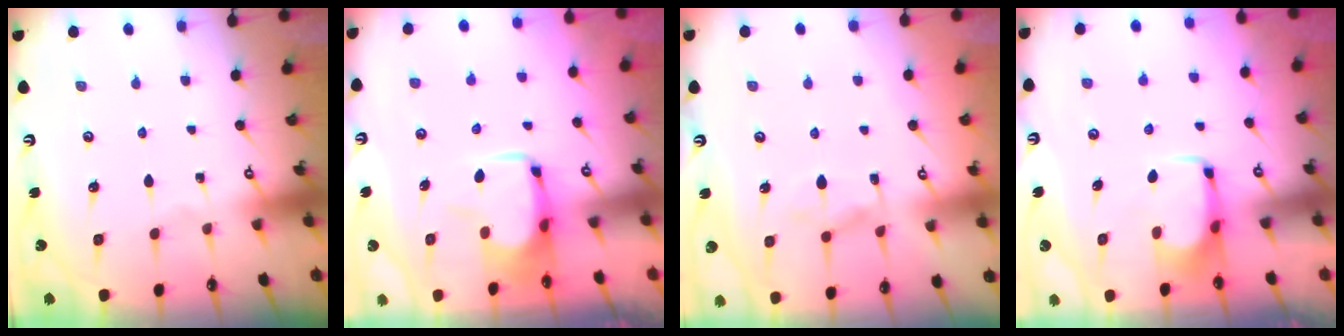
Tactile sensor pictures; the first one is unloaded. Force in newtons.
{"total": 2.2, "press": 2.1, "slide": 0.7}
{"total": 1.6, "press": 0.4, "slide": 1.6}
{"total": 1.7, "press": 1.7, "slide": 0.4}